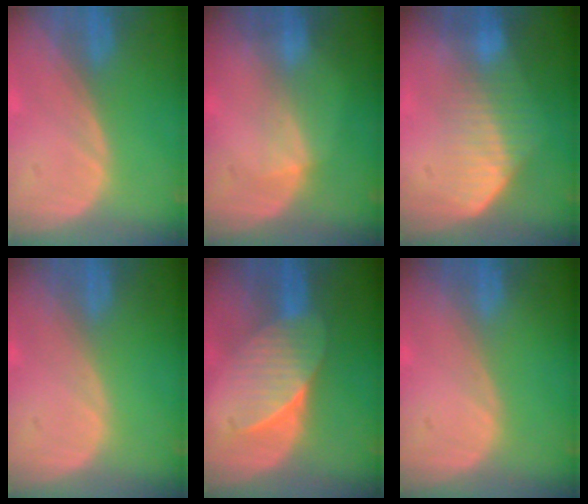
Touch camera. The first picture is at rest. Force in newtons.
{"total": 2.4, "press": 2.1, "slide": 1.2}
{"total": 7.3, "press": 6.3, "slide": 3.8}
{"total": 0.0}
{"total": 7.4, "press": 6.7, "slide": 3.0}
{"total": 0.0}